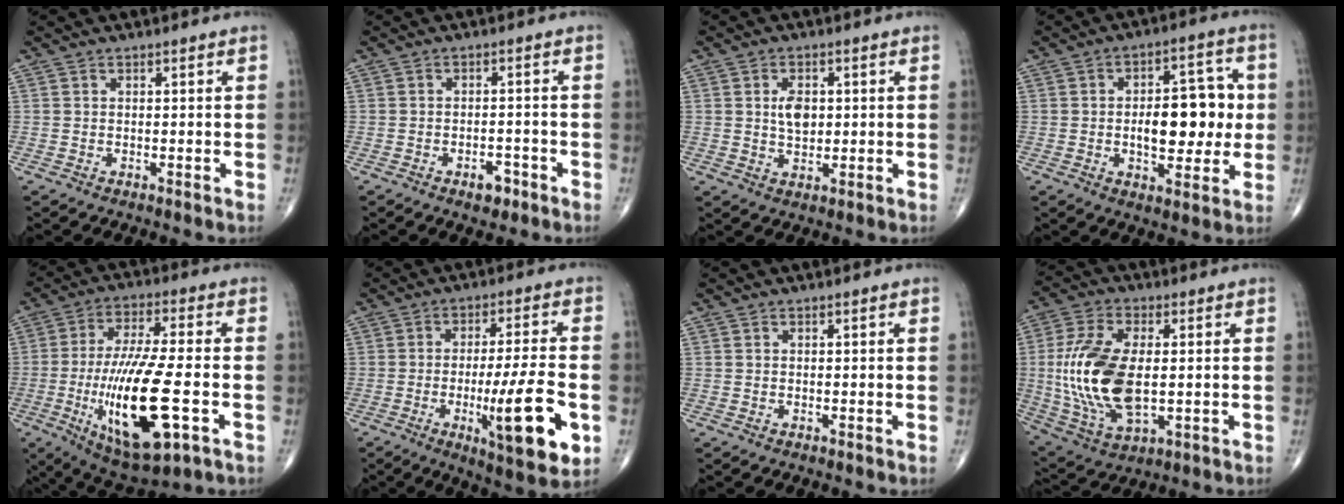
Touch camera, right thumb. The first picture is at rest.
{"total": 3.2, "force": [-2.0, 1.6, 1.9], "torque": [-0.018, 0.014, -0.027]}
{"total": 4.9, "force": [0.7, 3.1, 3.7], "torque": [-0.052, -0.005, 0.014]}
{"total": 13.9, "force": [-0.2, 7.2, 11.9], "torque": [-0.133, 0.018, -0.002]}
{"total": 20.8, "force": [-5.2, 5.9, 19.2], "torque": [-0.380, 0.001, -0.074]}
{"total": 15.5, "force": [-4.4, 2.7, 14.6], "torque": [-0.225, -0.001, -0.064]}
{"total": 0.0}
{"total": 18.0, "force": [-0.1, 9.2, 15.5], "torque": [-0.327, -0.008, 0.006]}